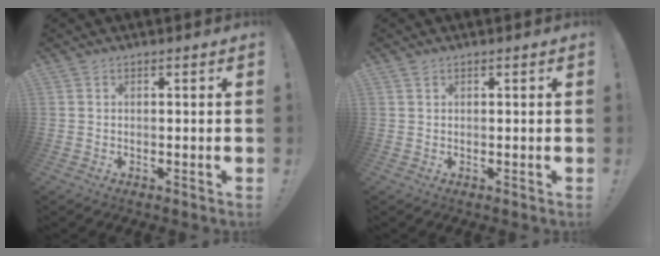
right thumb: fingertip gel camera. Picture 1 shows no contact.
{"total": 0.7, "force": [0.6, 0.4, 0.2], "torque": [-0.010, 0.002, 0.012]}